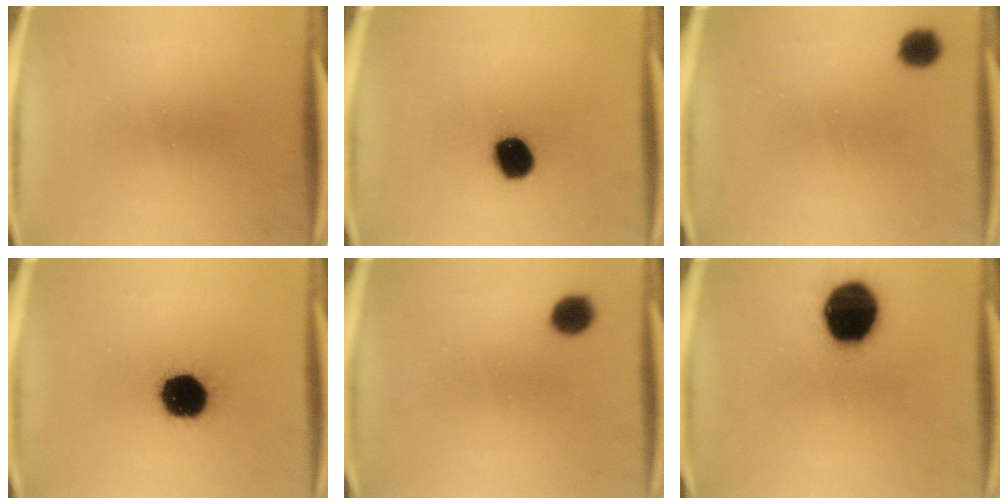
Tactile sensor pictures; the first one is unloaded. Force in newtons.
{"total": 9.7}
{"total": 4.0}
{"total": 14.0}
{"total": 4.7}
{"total": 19.5}